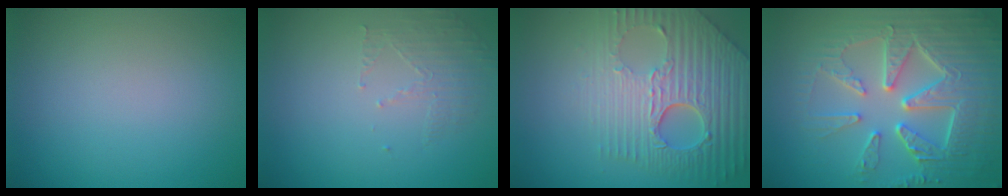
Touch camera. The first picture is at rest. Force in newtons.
{"total": 1.6, "press": 0.7, "slide": 1.4}
{"total": 9.0, "press": 6.1, "slide": 6.7}
{"total": 8.4, "press": 6.3, "slide": 5.7}